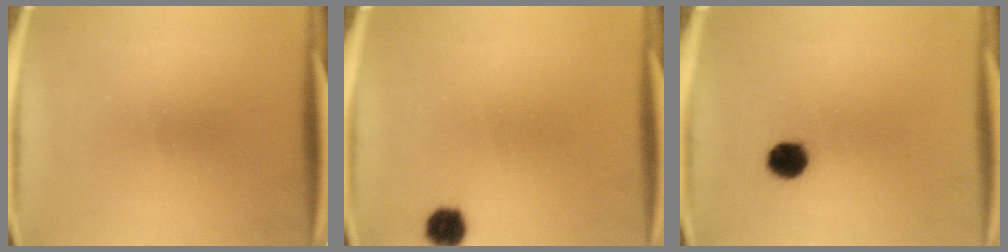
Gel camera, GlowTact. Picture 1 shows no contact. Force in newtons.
{"total": 4.0}
{"total": 4.7}